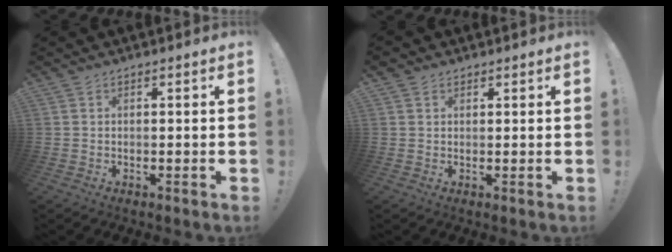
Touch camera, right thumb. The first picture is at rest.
{"total": 1.8, "force": [1.2, 1.3, 0.4], "torque": [0.000, -0.002, 0.022]}